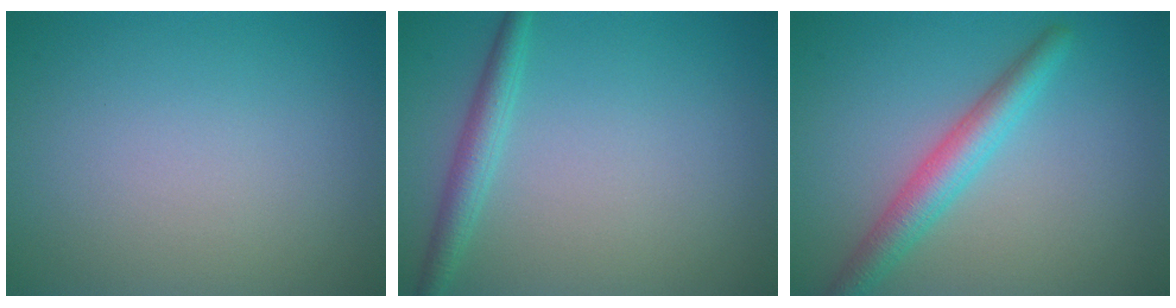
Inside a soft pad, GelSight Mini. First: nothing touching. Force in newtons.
{"total": 2.3, "press": 2.3, "slide": 0.1}
{"total": 3.8, "press": 3.8, "slide": 0.1}